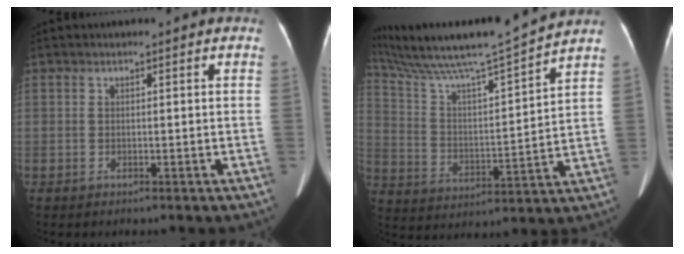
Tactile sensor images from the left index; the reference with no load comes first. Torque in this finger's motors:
{"motor_torque": [-0.32, -1.82, 0.02, 0.08]}